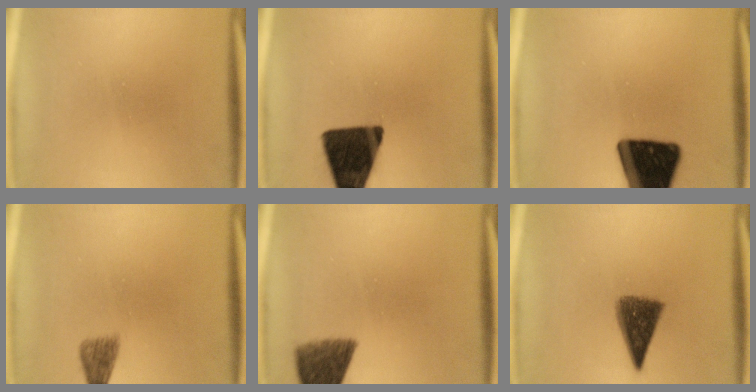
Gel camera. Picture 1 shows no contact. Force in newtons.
{"total": 17.0}
{"total": 19.3}
{"total": 2.1}
{"total": 7.4}
{"total": 7.9}